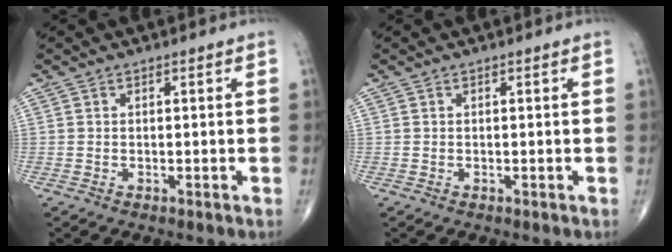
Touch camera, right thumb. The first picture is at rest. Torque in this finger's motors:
{"motor_torque": [0.04, 0.00, -0.13, 0.01, 0.00]}